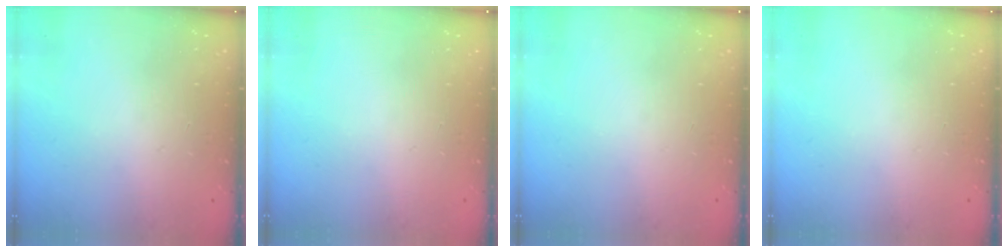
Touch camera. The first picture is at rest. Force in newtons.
{"total": 0.0}
{"total": 0.0}
{"total": 0.0}